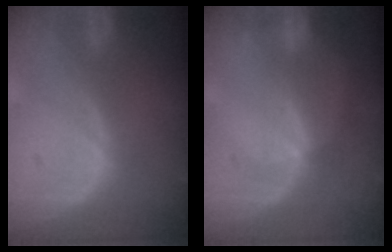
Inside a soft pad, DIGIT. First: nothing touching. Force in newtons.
{"total": 2.4, "press": 2.1, "slide": 1.2}